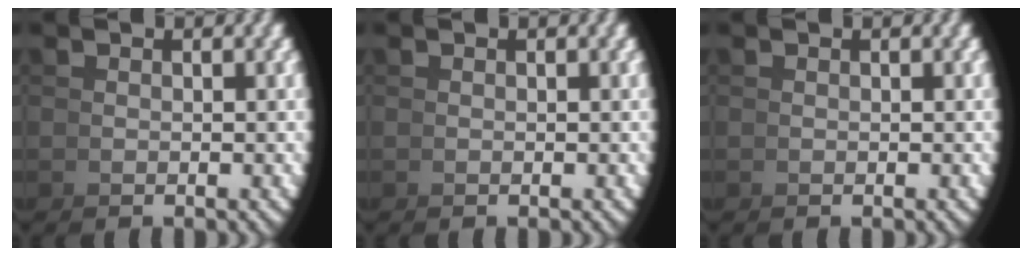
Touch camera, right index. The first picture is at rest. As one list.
[{"total": 0.0}, {"total": 0.0}]